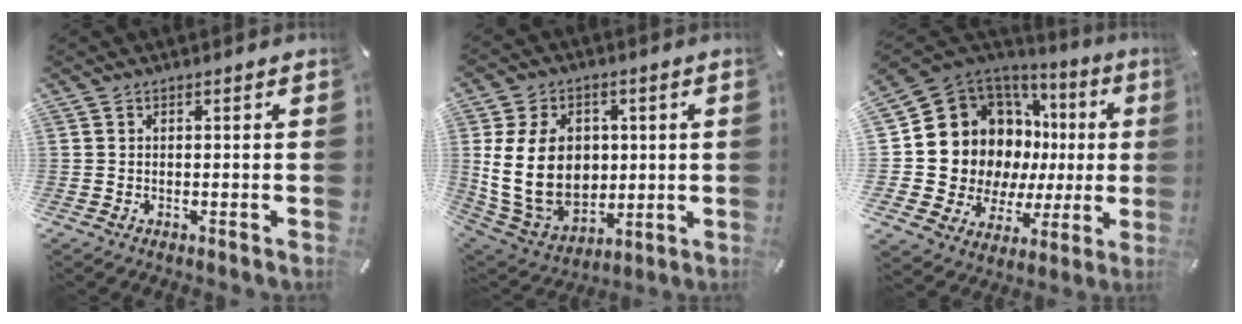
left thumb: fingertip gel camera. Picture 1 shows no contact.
{"total": 17.9, "force": [1.7, 13.8, 11.3], "torque": [-0.235, -0.009, 0.036]}
{"total": 17.6, "force": [4.5, 14.5, 9.0], "torque": [-0.163, -0.057, 0.111]}